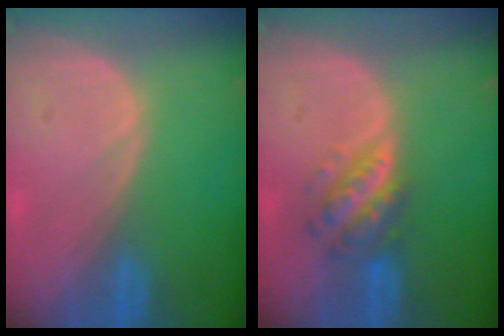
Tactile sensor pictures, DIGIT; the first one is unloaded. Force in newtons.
{"total": 5.8, "press": 5.3, "slide": 2.3}